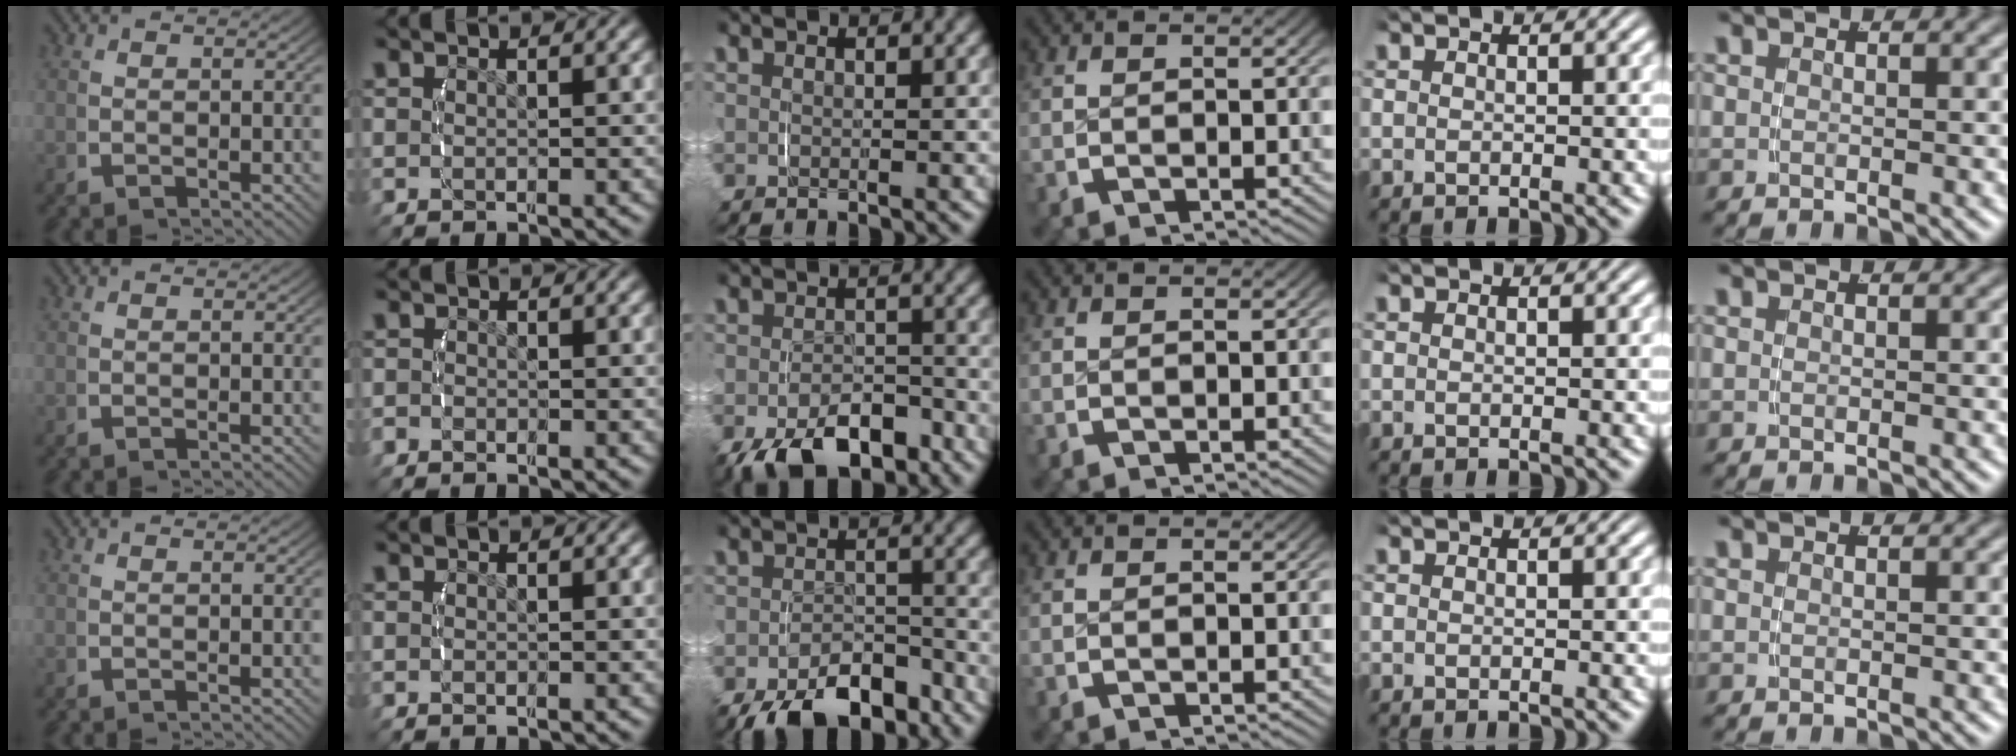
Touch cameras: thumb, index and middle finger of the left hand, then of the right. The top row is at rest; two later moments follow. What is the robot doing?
{"motion": "grasp_and_lifting", "object": "velcro strap"}